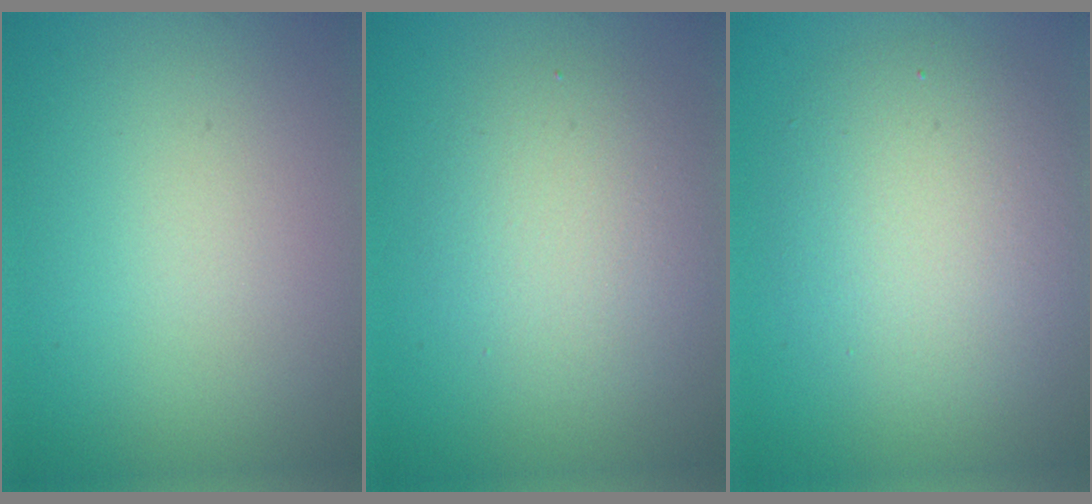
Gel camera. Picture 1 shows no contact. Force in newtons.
{"total": 3.6, "press": 3.6, "slide": 0.2}
{"total": 5.4, "press": 5.3, "slide": 0.5}